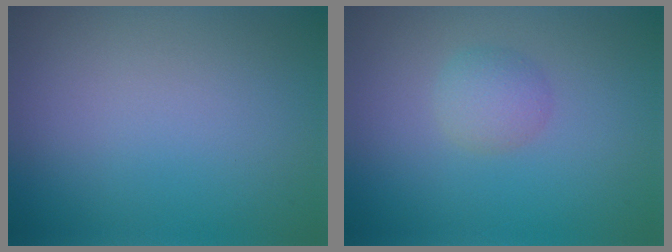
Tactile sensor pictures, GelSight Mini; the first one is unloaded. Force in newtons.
{"total": 2.0, "press": 2.0, "slide": 0.0}